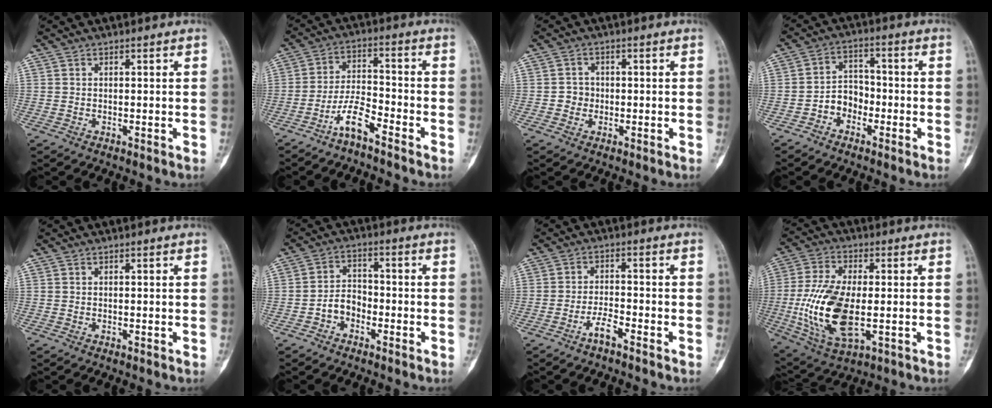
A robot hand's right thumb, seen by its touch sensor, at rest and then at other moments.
{"total": 6.2, "force": [-4.6, 1.3, 3.9], "torque": [-0.077, 0.043, -0.092]}
{"total": 2.4, "force": [-0.4, 2.3, 0.7], "torque": [0.004, 0.009, -0.011]}
{"total": 5.4, "force": [-2.5, 4.1, 2.3], "torque": [-0.014, 0.031, -0.055]}
{"total": 0.0}
{"total": 4.7, "force": [-2.3, 3.4, 2.3], "torque": [-0.022, 0.029, -0.049]}
{"total": 3.4, "force": [-2.5, 0.6, 2.1], "torque": [-0.040, 0.020, -0.050]}
{"total": 16.5, "force": [-2.1, 7.9, 14.3], "torque": [-0.292, -0.005, -0.030]}